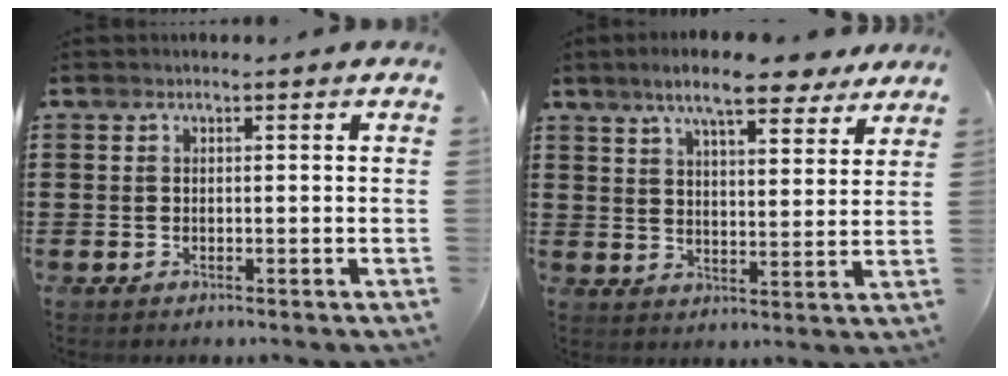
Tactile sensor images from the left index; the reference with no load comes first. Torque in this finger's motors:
{"motor_torque": [2.14, 0.00, 0.81, 0.21]}